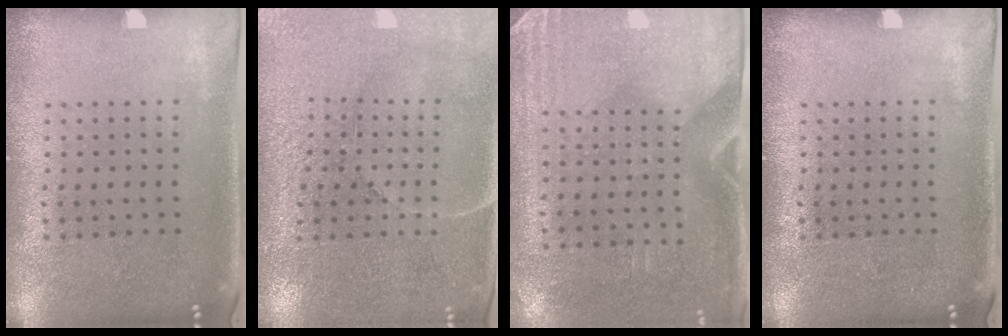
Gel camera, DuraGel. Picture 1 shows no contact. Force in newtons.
{"total": 3.1, "press": 3.1, "slide": 0.6}
{"total": 2.9, "press": 2.5, "slide": 1.5}
{"total": 0.0}